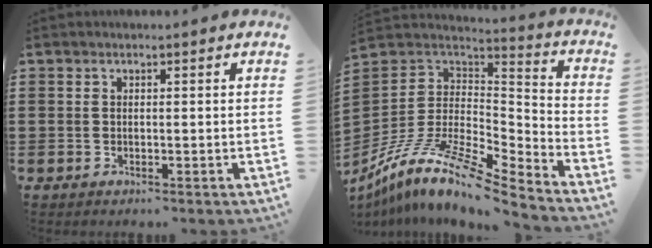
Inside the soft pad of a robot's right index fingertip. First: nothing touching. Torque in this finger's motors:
{"motor_torque": [0.99, 1.15, -1.05, -0.09]}